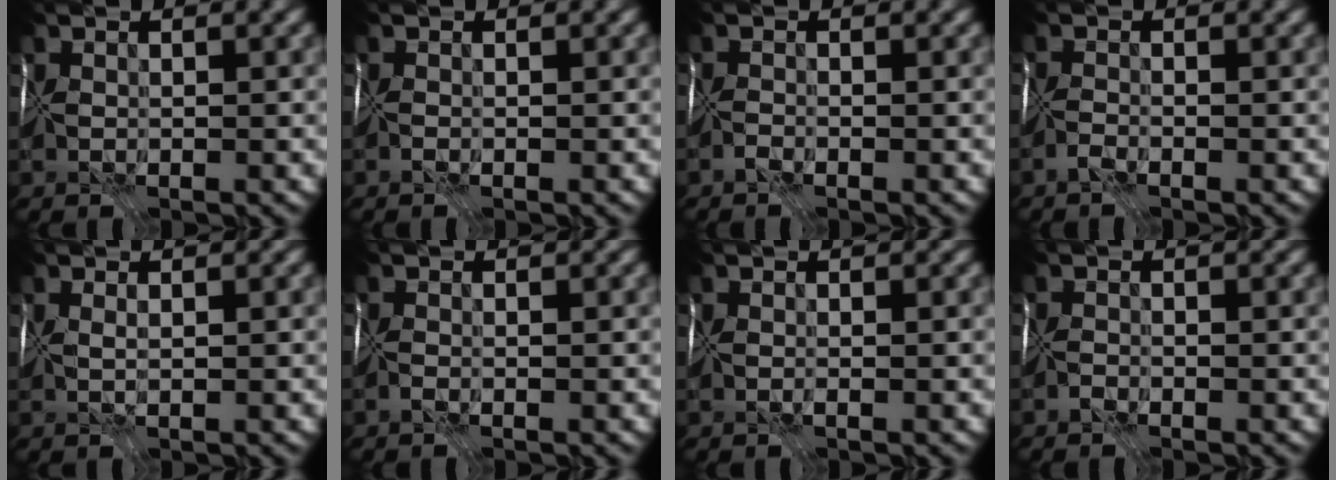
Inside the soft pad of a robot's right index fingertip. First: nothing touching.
{"total": 0.6, "force": [-0.5, 0.3, 0.2], "torque": [-0.001, -0.005, -0.009]}
{"total": 1.9, "force": [-1.3, -1.1, -1.0], "torque": [0.027, -0.002, -0.027]}
{"total": 2.3, "force": [-1.4, -1.5, -1.0], "torque": [0.026, 0.000, -0.030]}
{"total": 0.8, "force": [0.5, -0.5, 0.1], "torque": [0.002, 0.001, 0.017]}
{"total": 0.9, "force": [-0.9, -0.1, 0.0], "torque": [0.006, -0.003, -0.017]}
{"total": 0.5, "force": [-0.3, 0.2, 0.4], "torque": [-0.011, -0.006, -0.001]}
{"total": 1.9, "force": [-1.5, -0.8, -0.9], "torque": [0.031, -0.002, -0.033]}